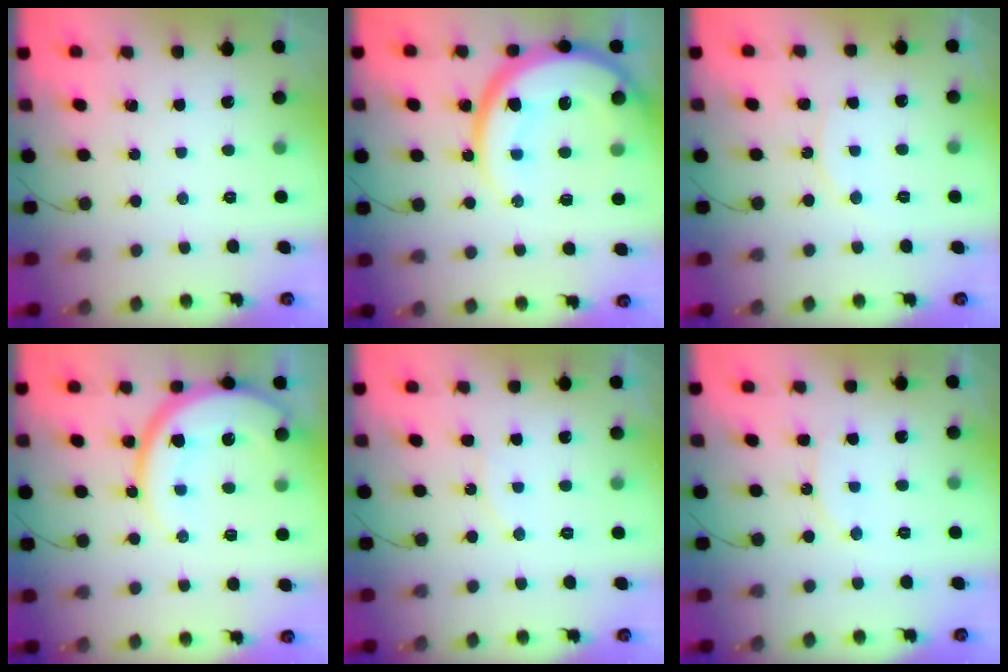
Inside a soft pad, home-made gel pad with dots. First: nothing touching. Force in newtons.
{"total": 20.9, "press": 20.8, "slide": 1.8}
{"total": 6.1, "press": 6.1, "slide": 0.3}
{"total": 14.2, "press": 14.2, "slide": 1.2}
{"total": 7.9, "press": 7.8, "slide": 0.7}
{"total": 7.5, "press": 7.4, "slide": 0.7}